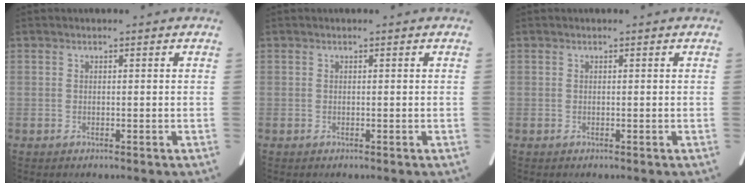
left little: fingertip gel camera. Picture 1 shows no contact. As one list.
[{"total": 0.0}, {"total": 0.0}]